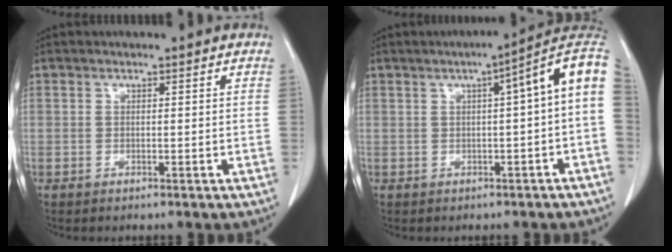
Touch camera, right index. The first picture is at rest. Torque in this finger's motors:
{"motor_torque": [0.81, -0.17, 0.43, 0.04]}